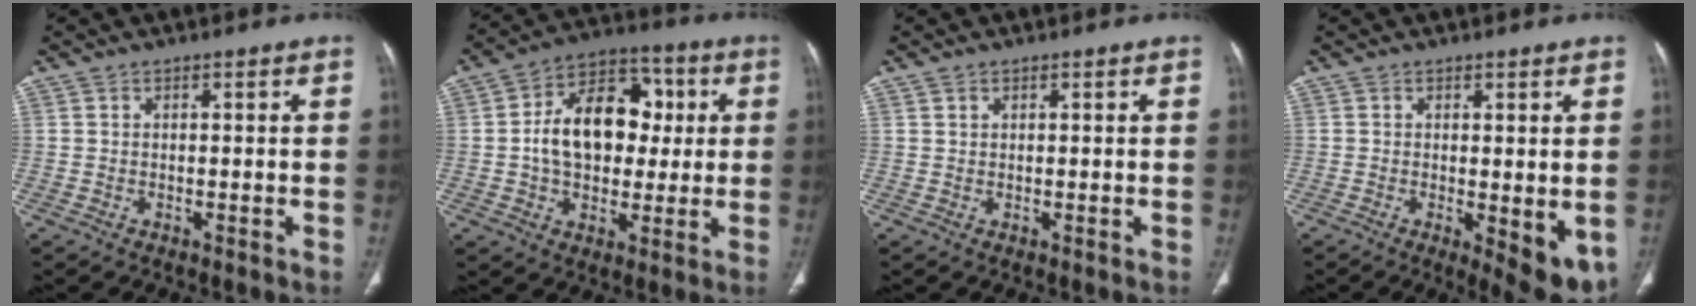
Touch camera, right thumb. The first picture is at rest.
{"total": 16.5, "force": [1.3, 11.6, 11.6], "torque": [-0.146, 0.025, 0.016]}
{"total": 0.7, "force": [0.5, 0.5, 0.2], "torque": [-0.002, -0.003, 0.008]}
{"total": 8.1, "force": [-1.7, 2.8, 7.4], "torque": [-0.093, -0.022, -0.018]}